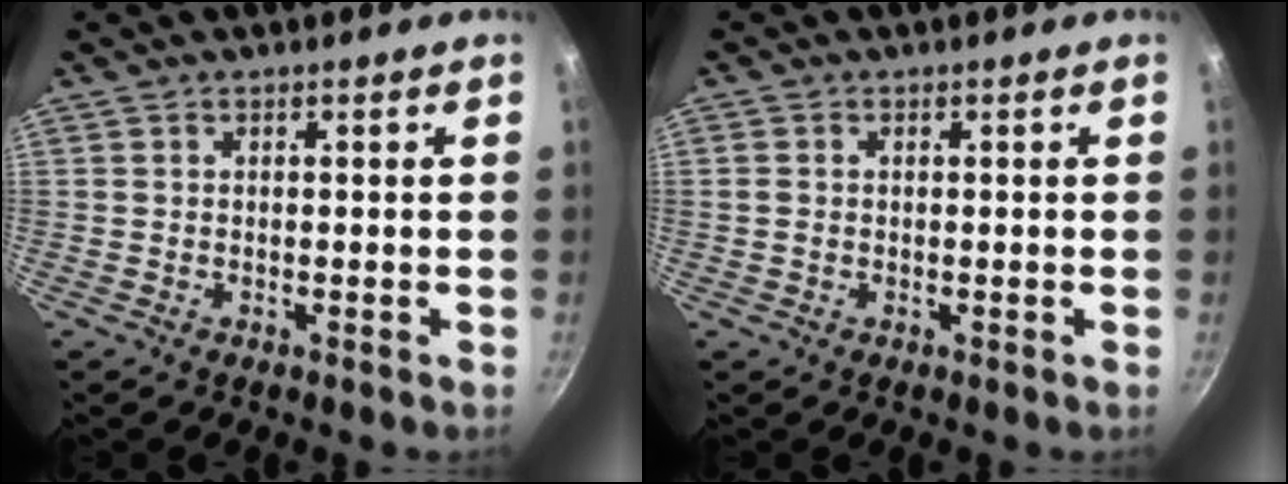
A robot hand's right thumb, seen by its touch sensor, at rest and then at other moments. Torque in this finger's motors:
{"motor_torque": [0.03, -0.14, -0.02, 0.18, -0.06]}